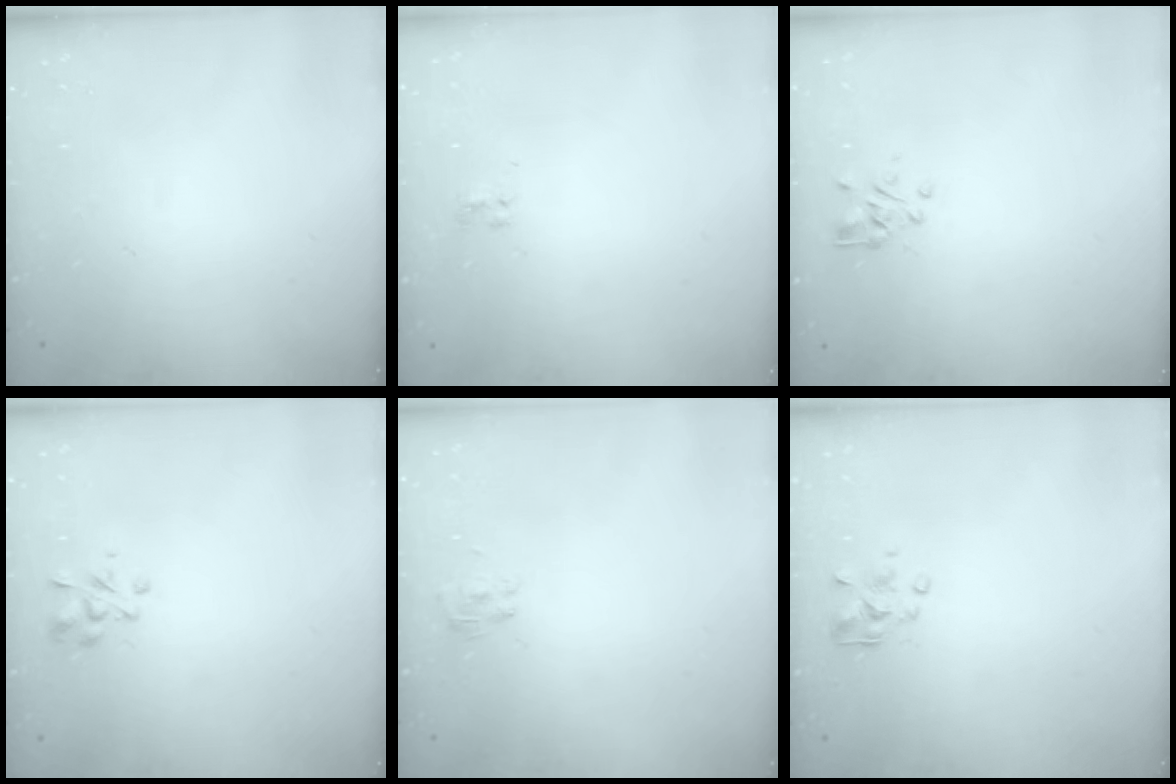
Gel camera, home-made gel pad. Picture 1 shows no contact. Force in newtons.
{"total": 1.5, "press": 1.3, "slide": 0.9}
{"total": 1.5, "press": 1.3, "slide": 0.7}
{"total": 2.9, "press": 2.7, "slide": 1.0}
{"total": 1.9, "press": 1.6, "slide": 1.0}
{"total": 2.5, "press": 2.4, "slide": 0.7}